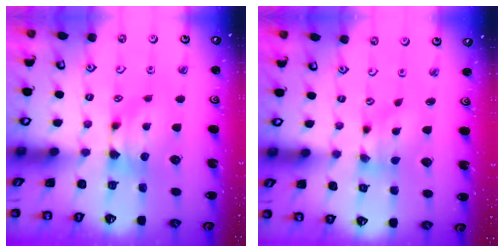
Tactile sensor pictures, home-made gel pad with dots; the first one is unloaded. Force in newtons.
{"total": 2.7, "press": 2.4, "slide": 1.3}